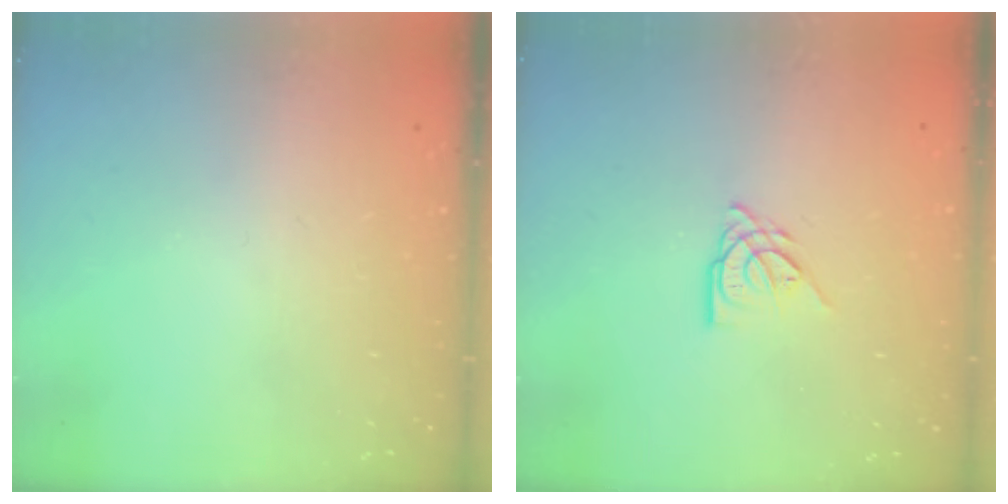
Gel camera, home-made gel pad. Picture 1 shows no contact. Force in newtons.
{"total": 7.2, "press": 7.2, "slide": 0.7}